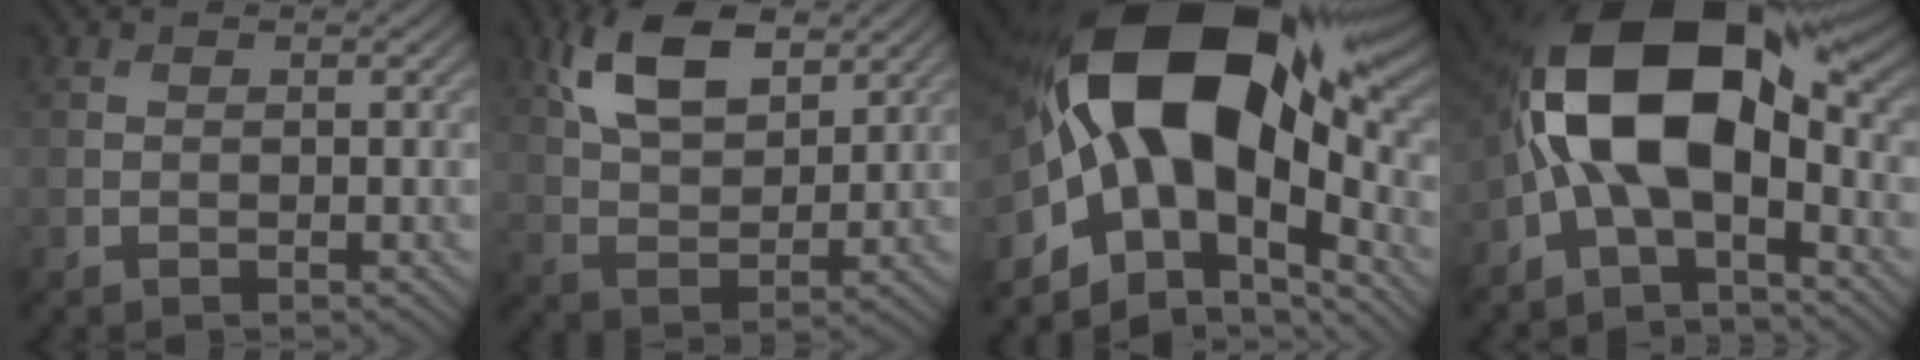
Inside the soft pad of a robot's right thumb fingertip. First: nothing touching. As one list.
[{"total": 10.0, "force": [5.2, 5.0, 6.9], "torque": [-0.154, 0.006, 0.102]}, {"total": 20.8, "force": [1.3, 12.0, 16.9], "torque": [-0.347, 0.003, 0.028]}, {"total": 16.3, "force": [-0.8, 8.5, 13.9], "torque": [-0.254, 0.016, -0.032]}]